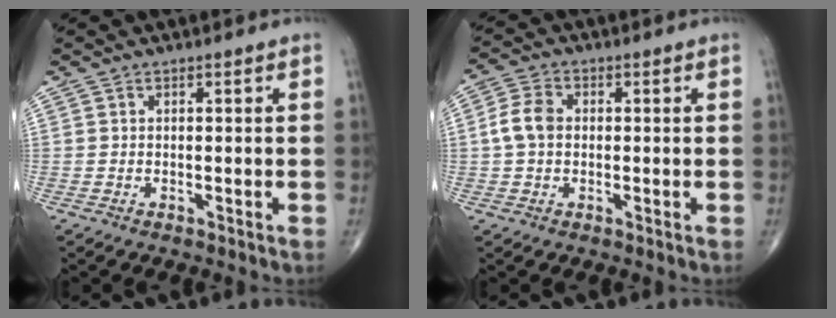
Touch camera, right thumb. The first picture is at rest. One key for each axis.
{"total": 5.3, "fx": 0.1, "fy": 3.9, "fz": 3.7, "tx": -0.074, "ty": 0.013, "tz": -0.004}